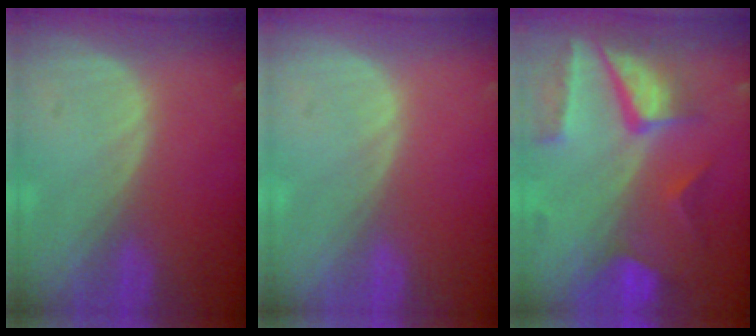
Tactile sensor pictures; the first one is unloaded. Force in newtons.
{"total": 0.0}
{"total": 10.3, "press": 8.6, "slide": 5.6}